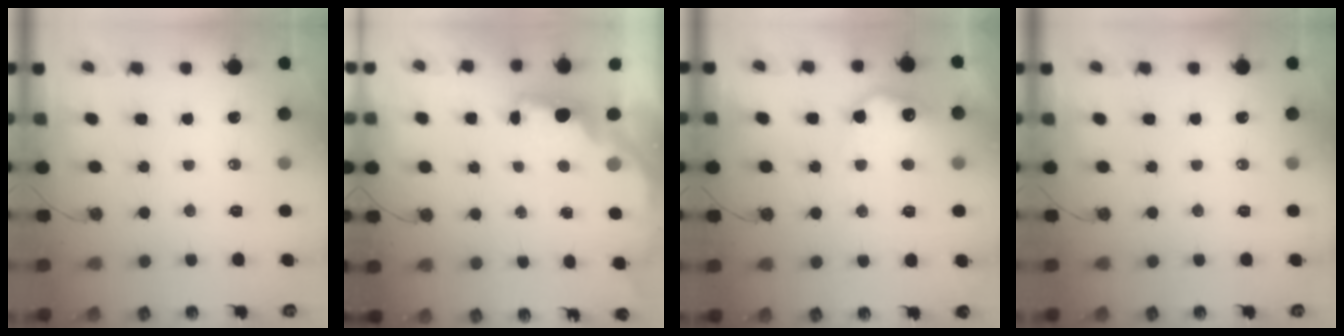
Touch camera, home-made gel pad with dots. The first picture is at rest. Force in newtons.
{"total": 2.3, "press": 2.2, "slide": 0.8}
{"total": 12.2, "press": 12.2, "slide": 0.3}
{"total": 0.0}